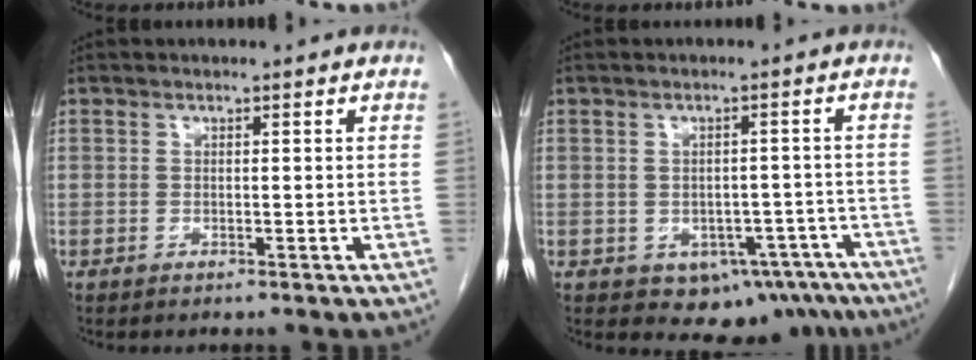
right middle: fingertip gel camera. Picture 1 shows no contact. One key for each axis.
{"total": 8.3, "fx": -5.3, "fy": 5.3, "fz": 3.6, "tx": -0.021, "ty": 0.018, "tz": -0.067}